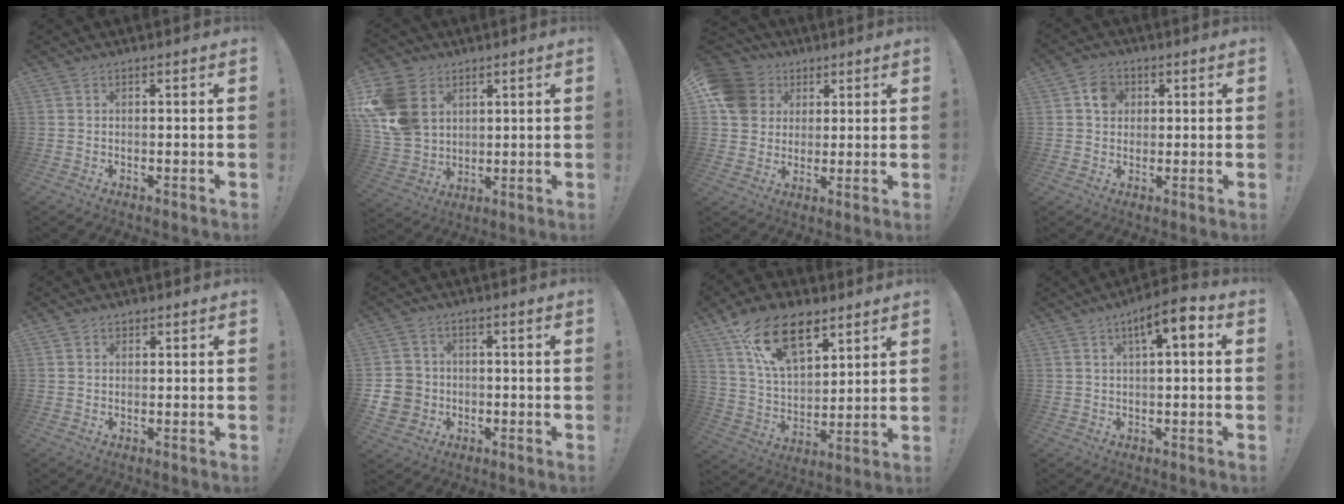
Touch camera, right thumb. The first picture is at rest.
{"total": 15.9, "force": [5.3, 12.4, 8.4], "torque": [-0.168, -0.021, 0.107]}
{"total": 11.8, "force": [3.6, 10.4, 4.4], "torque": [-0.064, -0.011, 0.076]}
{"total": 5.5, "force": [1.7, 4.8, 2.2], "torque": [-0.026, 0.003, 0.029]}
{"total": 1.3, "force": [0.8, 1.0, 0.3], "torque": [0.003, -0.002, 0.012]}
{"total": 8.2, "force": [-1.8, 7.5, 2.8], "torque": [-0.057, 0.017, -0.028]}
{"total": 18.2, "force": [10.6, 10.1, 10.8], "torque": [-0.191, -0.056, 0.193]}
{"total": 6.9, "force": [2.5, 1.7, 6.2], "torque": [-0.088, -0.014, 0.035]}